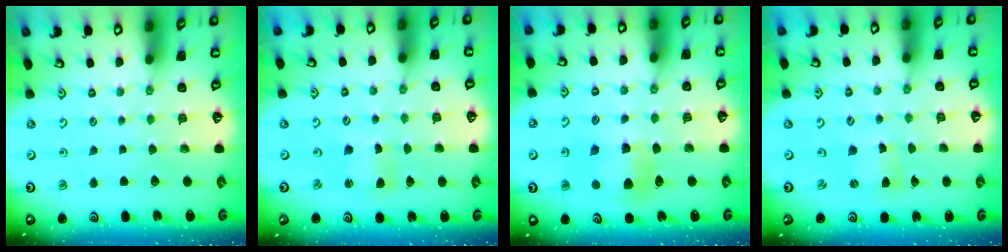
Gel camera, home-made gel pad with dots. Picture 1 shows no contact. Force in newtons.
{"total": 2.2, "press": 2.2, "slide": 0.4}
{"total": 7.5, "press": 7.5, "slide": 0.7}
{"total": 2.6, "press": 2.6, "slide": 0.1}